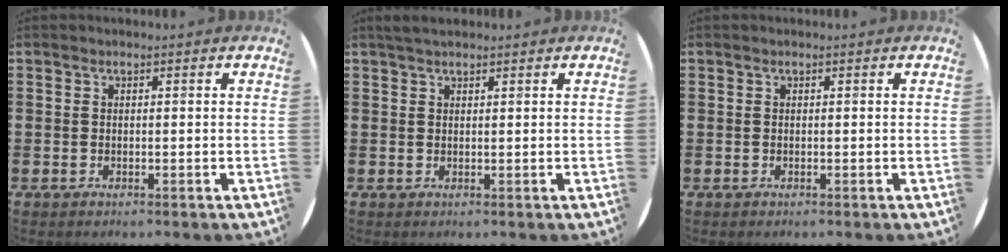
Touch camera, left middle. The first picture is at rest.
{"total": 1.5, "force": [1.3, 0.3, 0.6], "torque": [-0.013, 0.004, 0.024]}
{"total": 0.0}